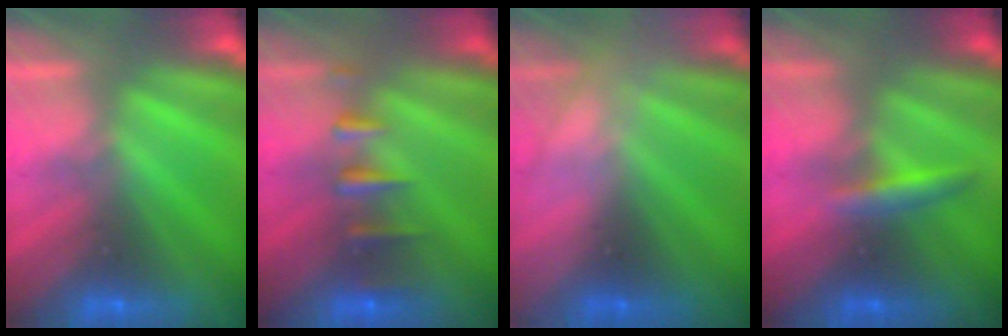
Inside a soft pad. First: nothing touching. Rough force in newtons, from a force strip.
{"total": 2.4}
{"total": 2.8}
{"total": 2.8}